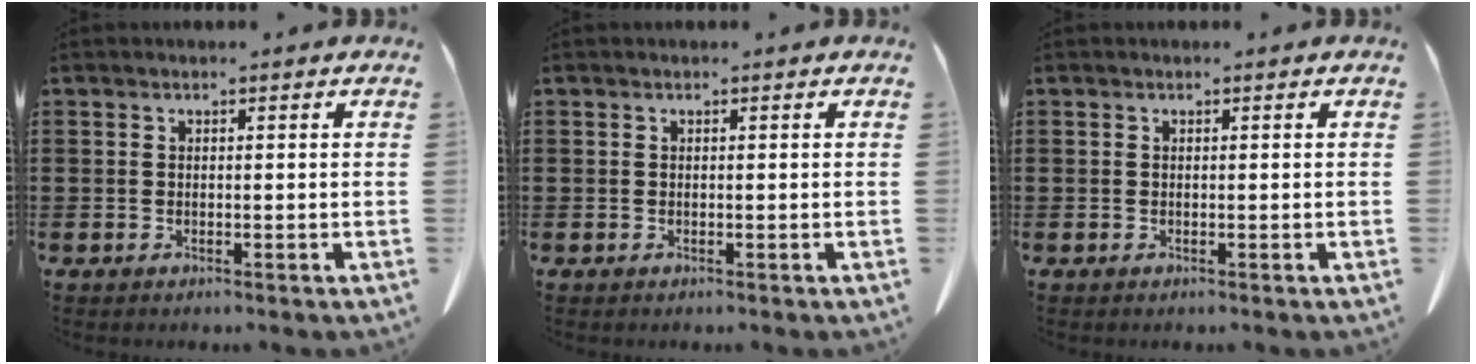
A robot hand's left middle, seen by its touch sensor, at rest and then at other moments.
{"total": 0.0}
{"total": 0.0}